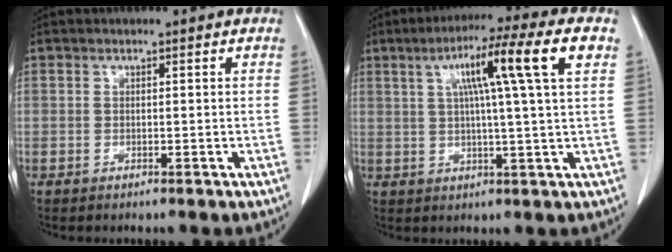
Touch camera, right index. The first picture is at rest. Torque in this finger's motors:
{"motor_torque": [0.86, 0.73, 0.43, 0.09]}